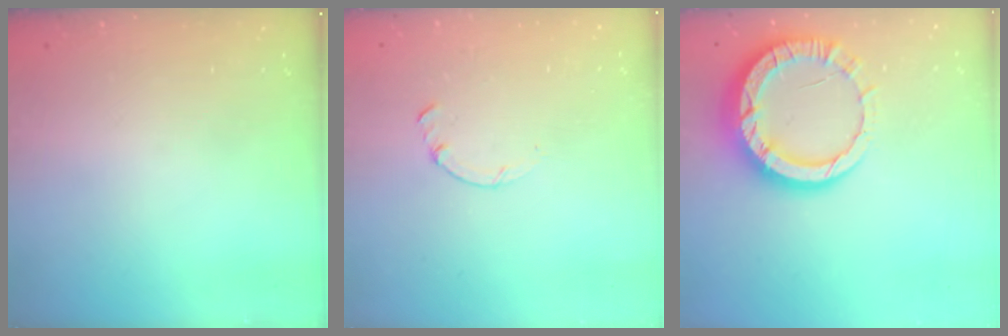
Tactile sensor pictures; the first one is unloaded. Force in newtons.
{"total": 0.0}
{"total": 12.6, "press": 12.6, "slide": 1.1}